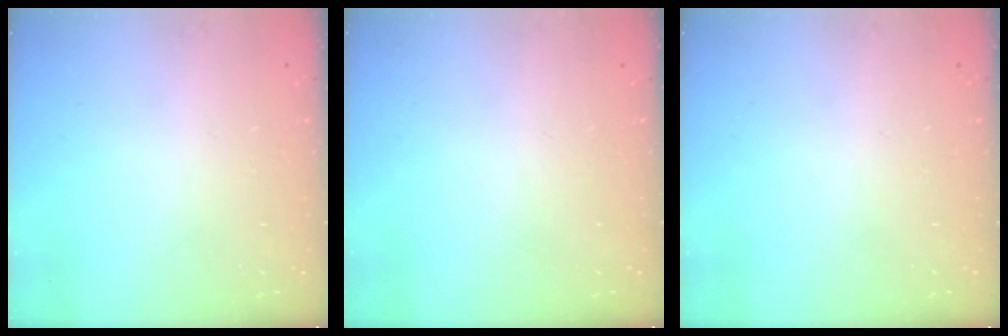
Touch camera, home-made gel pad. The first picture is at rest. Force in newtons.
{"total": 0.0}
{"total": 0.0}